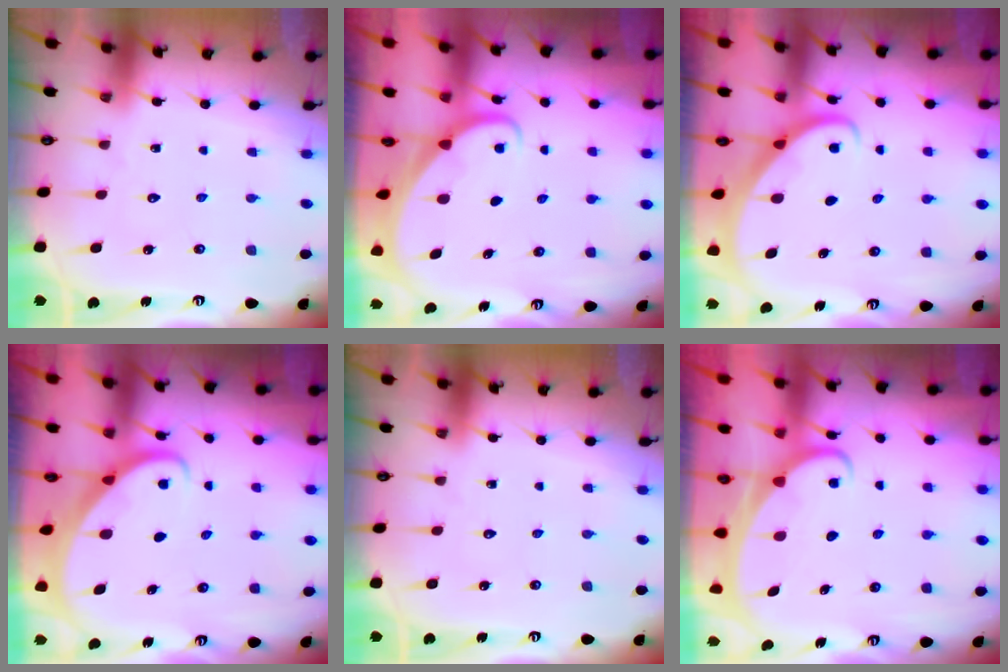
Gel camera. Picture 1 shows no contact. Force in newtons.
{"total": 1.6, "press": 1.6, "slide": 0.0}
{"total": 2.8, "press": 2.8, "slide": 0.2}
{"total": 2.4, "press": 2.4, "slide": 0.2}
{"total": 0.0}
{"total": 2.4, "press": 2.3, "slide": 0.3}